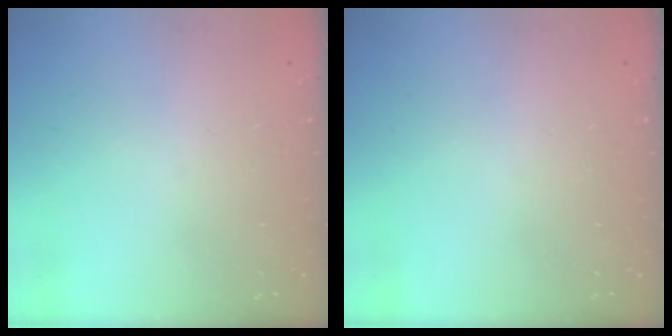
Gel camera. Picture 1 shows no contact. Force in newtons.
{"total": 0.0}